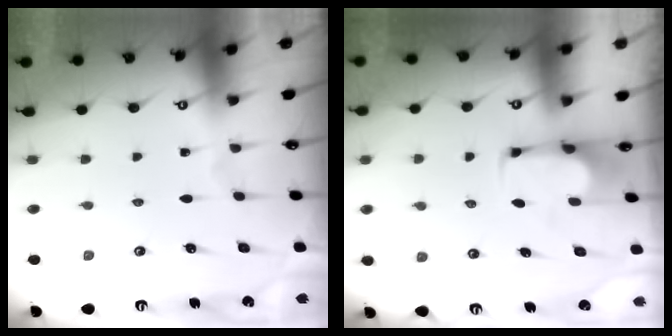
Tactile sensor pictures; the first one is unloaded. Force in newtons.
{"total": 2.7, "press": 2.5, "slide": 1.1}